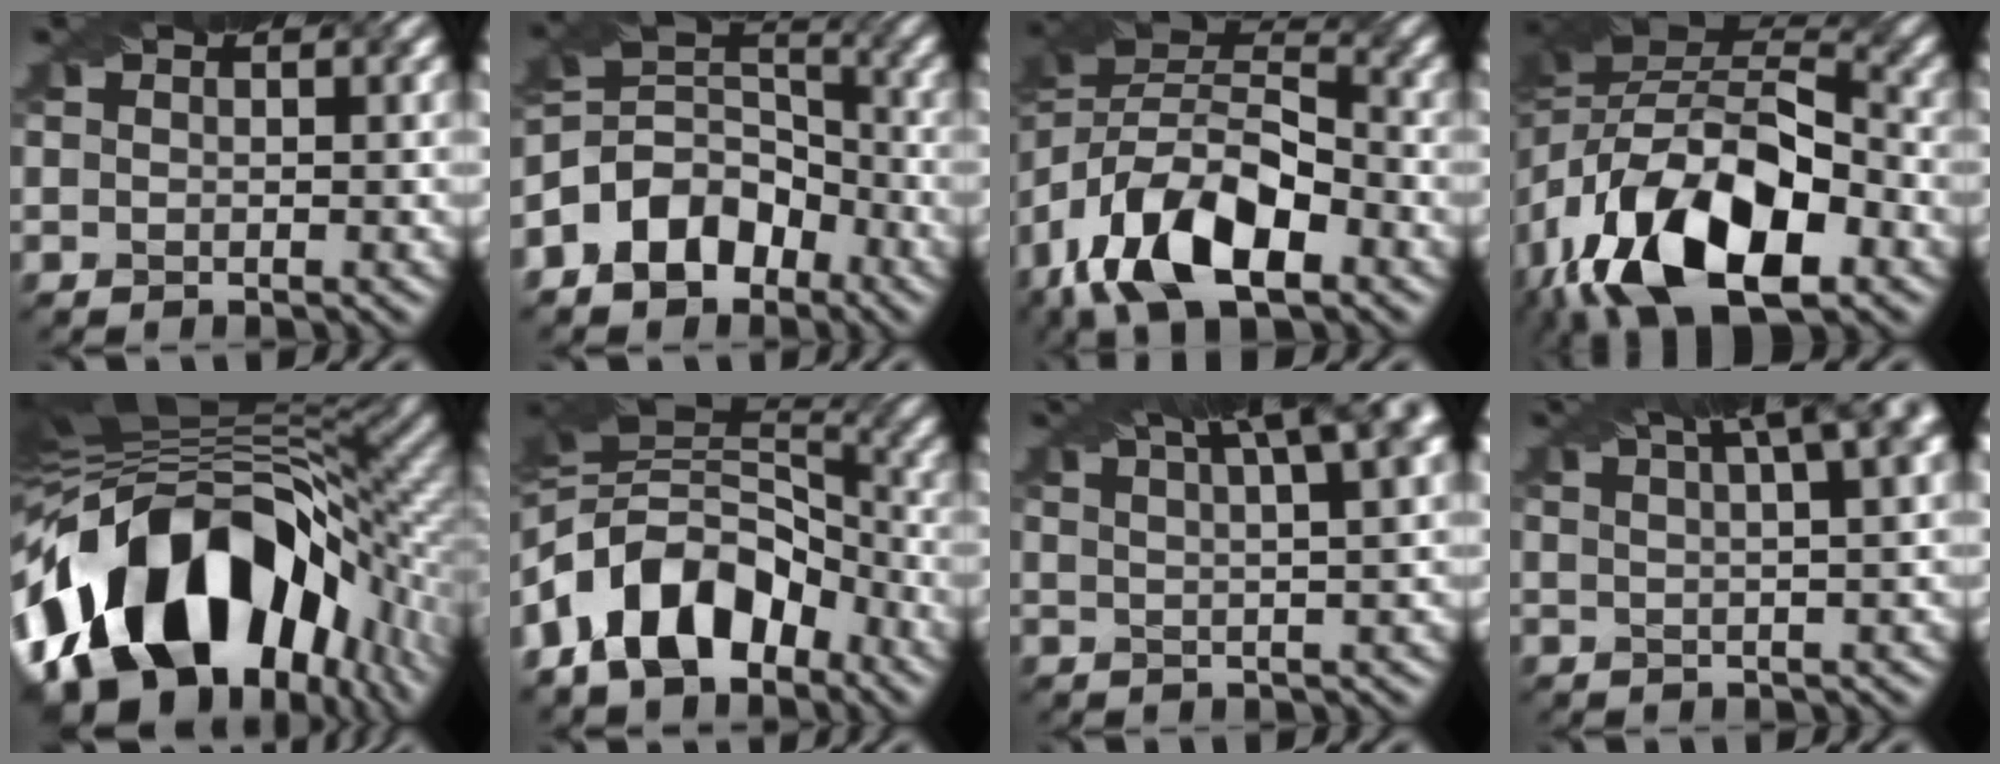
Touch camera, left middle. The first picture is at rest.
{"total": 6.9, "force": [-3.8, 4.7, 3.3], "torque": [-0.046, 0.006, -0.086]}
{"total": 13.7, "force": [-7.0, 6.0, 10.1], "torque": [-0.184, 0.011, -0.140]}
{"total": 15.5, "force": [-6.8, 7.7, 11.5], "torque": [-0.206, 0.005, -0.132]}
{"total": 17.4, "force": [-6.0, 10.3, 12.8], "torque": [-0.204, 0.008, -0.103]}
{"total": 10.8, "force": [-4.6, 6.4, 7.3], "torque": [-0.114, 0.022, -0.101]}
{"total": 12.2, "force": [7.3, 4.2, 8.9], "torque": [-0.084, 0.062, 0.070]}
{"total": 11.1, "force": [6.5, 4.0, 8.1], "torque": [-0.066, 0.063, 0.060]}